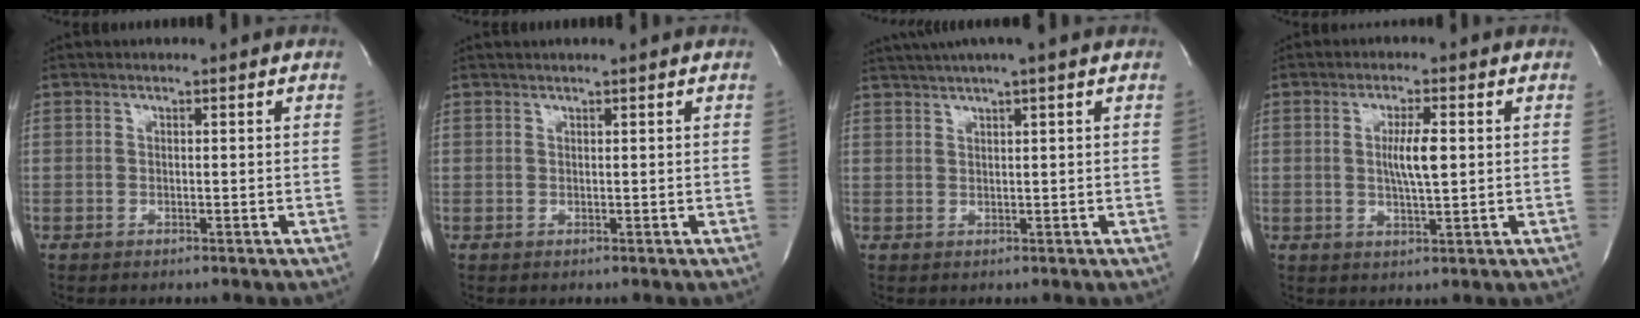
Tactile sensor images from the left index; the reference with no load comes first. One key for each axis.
{"total": 1.7, "fx": 1.4, "fy": -0.3, "fz": 0.9, "tx": -0.013, "ty": 0.016, "tz": 0.028}
{"total": 5.6, "fx": 4.3, "fy": -1.1, "fz": 3.4, "tx": -0.058, "ty": 0.026, "tz": 0.073}
{"total": 4.9, "fx": 0.5, "fy": 0.6, "fz": 4.9, "tx": -0.089, "ty": -0.003, "tz": 0.010}